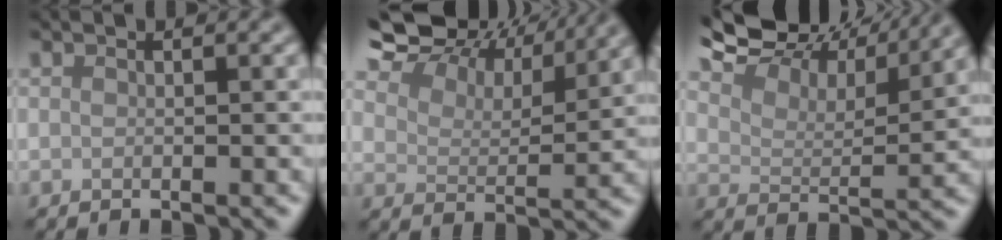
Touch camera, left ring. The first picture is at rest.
{"total": 11.2, "force": [8.9, 4.4, 5.2], "torque": [-0.104, 0.010, 0.115]}
{"total": 11.7, "force": [9.9, 3.5, 5.1], "torque": [-0.103, 0.012, 0.124]}